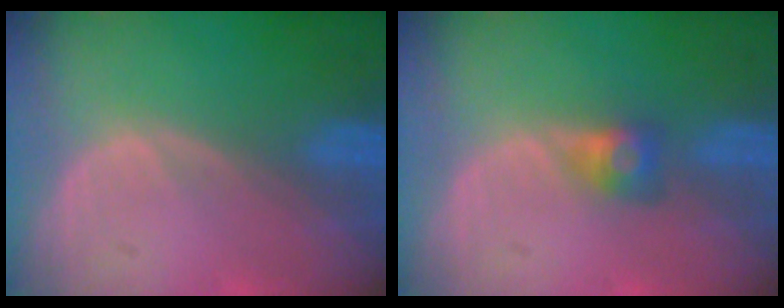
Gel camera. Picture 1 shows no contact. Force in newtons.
{"total": 2.8, "press": 2.4, "slide": 1.5}